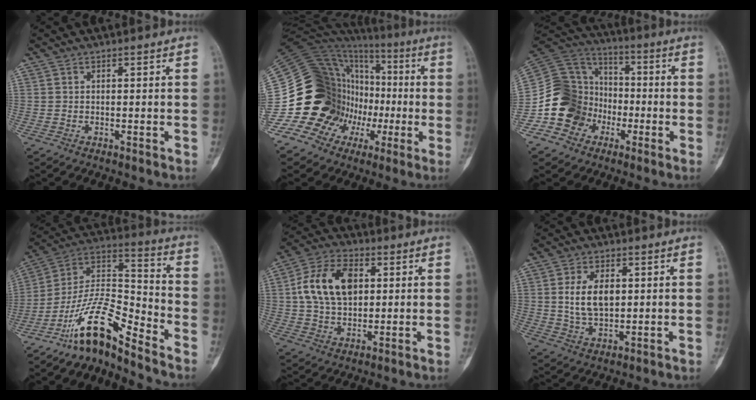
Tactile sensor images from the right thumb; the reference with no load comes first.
{"total": 26.7, "force": [-4.0, 21.5, 15.4], "torque": [-0.233, 0.089, -0.054]}
{"total": 15.8, "force": [-5.6, 14.0, 4.8], "torque": [-0.059, 0.084, -0.100]}
{"total": 14.0, "force": [-11.0, 3.3, 8.0], "torque": [-0.147, 0.106, -0.210]}
{"total": 13.7, "force": [2.5, 9.0, 10.0], "torque": [-0.169, 0.010, 0.041]}
{"total": 8.2, "force": [1.4, 4.8, 6.5], "torque": [-0.110, -0.010, 0.032]}